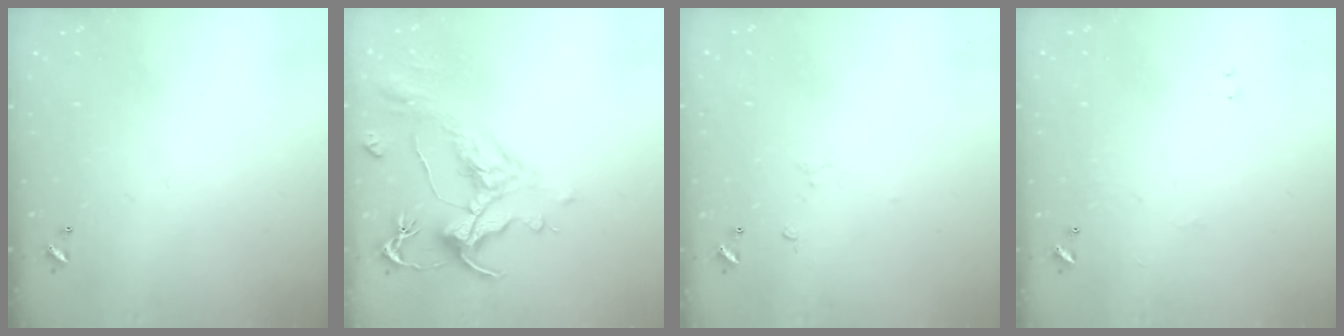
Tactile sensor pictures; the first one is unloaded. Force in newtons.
{"total": 1.6, "press": 0.7, "slide": 1.4}
{"total": 1.1, "press": 0.9, "slide": 0.5}
{"total": 1.8, "press": 1.8, "slide": 0.6}